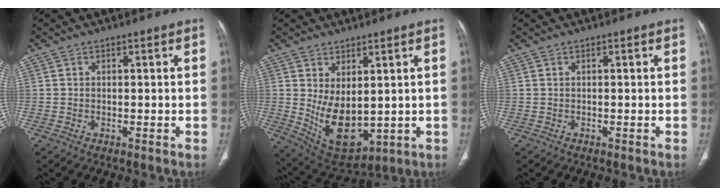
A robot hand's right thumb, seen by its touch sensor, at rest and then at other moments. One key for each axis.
{"total": 11.2, "fx": 0.7, "fy": 6.2, "fz": 9.3, "tx": -0.139, "ty": -0.022, "tz": 0.044}
{"total": 0.0}